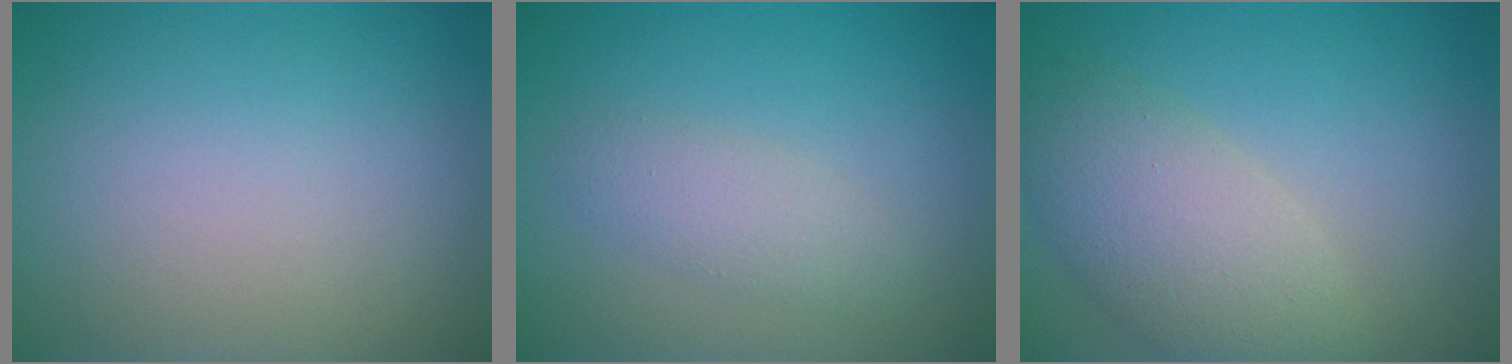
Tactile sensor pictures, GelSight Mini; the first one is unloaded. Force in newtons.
{"total": 2.1, "press": 2.1, "slide": 0.1}
{"total": 5.5, "press": 5.5, "slide": 0.6}